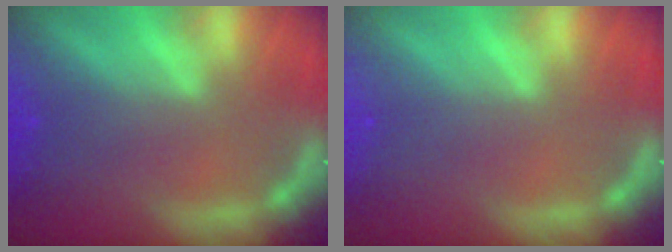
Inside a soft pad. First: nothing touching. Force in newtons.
{"total": 0.0}